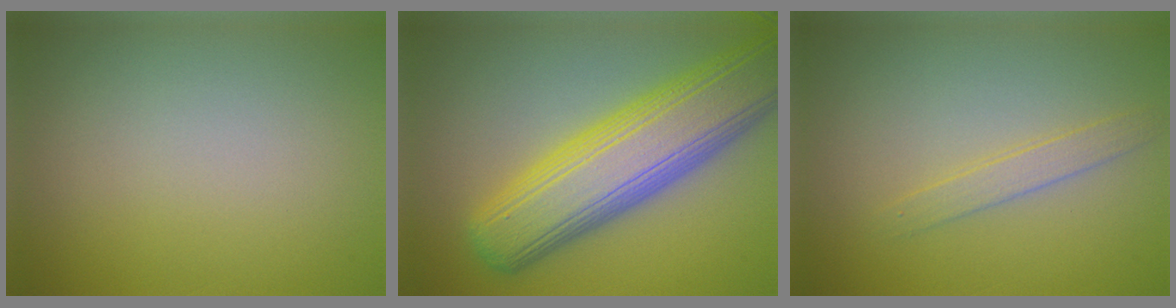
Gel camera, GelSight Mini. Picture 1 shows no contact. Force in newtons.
{"total": 10.8, "press": 10.8, "slide": 0.4}
{"total": 1.6, "press": 1.6, "slide": 0.2}